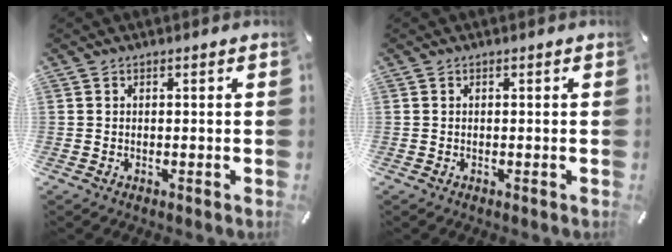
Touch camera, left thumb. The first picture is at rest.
{"total": 0.0}